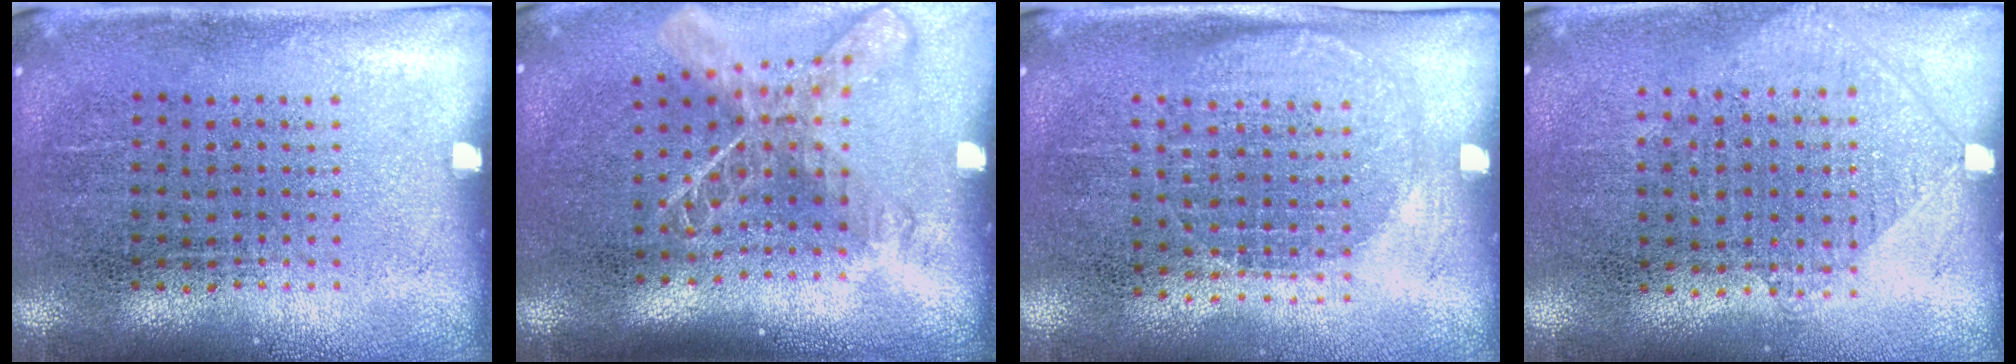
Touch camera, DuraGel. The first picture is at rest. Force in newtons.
{"total": 1.8, "press": 1.4, "slide": 1.2}
{"total": 1.2, "press": 1.1, "slide": 0.6}
{"total": 1.0, "press": 0.9, "slide": 0.4}